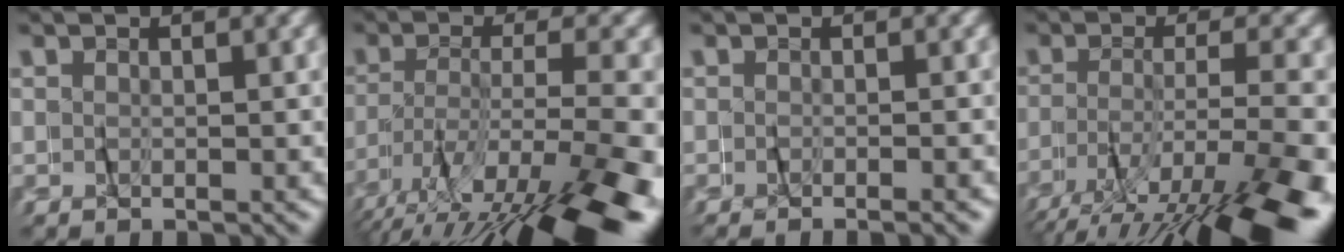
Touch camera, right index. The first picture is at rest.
{"total": 11.6, "force": [-5.7, 3.3, 9.5], "torque": [-0.142, -0.019, -0.078]}
{"total": 1.3, "force": [-1.2, -0.1, 0.4], "torque": [-0.011, -0.003, -0.019]}
{"total": 10.5, "force": [-5.8, 2.8, 8.3], "torque": [-0.123, -0.024, -0.080]}